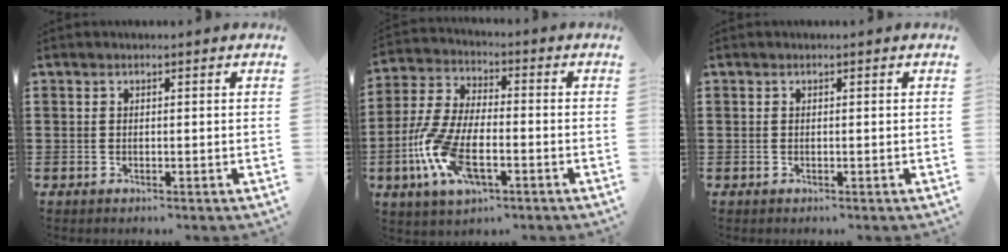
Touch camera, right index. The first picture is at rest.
{"total": 10.4, "force": [-3.8, 4.5, 8.6], "torque": [-0.220, -0.013, -0.078]}
{"total": 0.0}